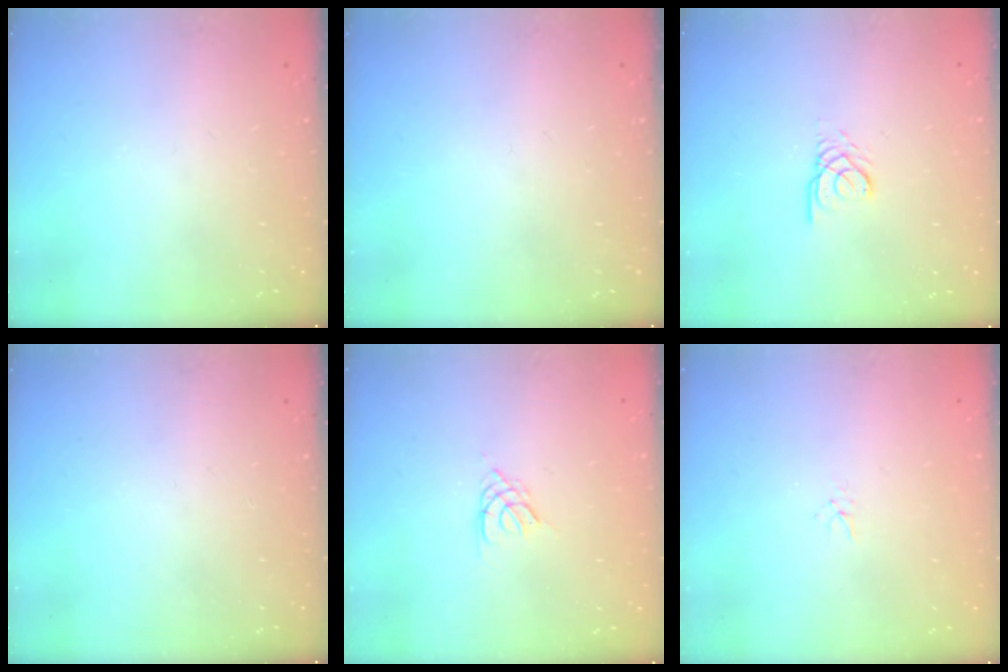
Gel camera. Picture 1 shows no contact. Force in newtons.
{"total": 0.0}
{"total": 2.4, "press": 2.4, "slide": 0.1}
{"total": 0.0}
{"total": 2.1, "press": 2.1, "slide": 0.4}
{"total": 1.5, "press": 1.5, "slide": 0.1}